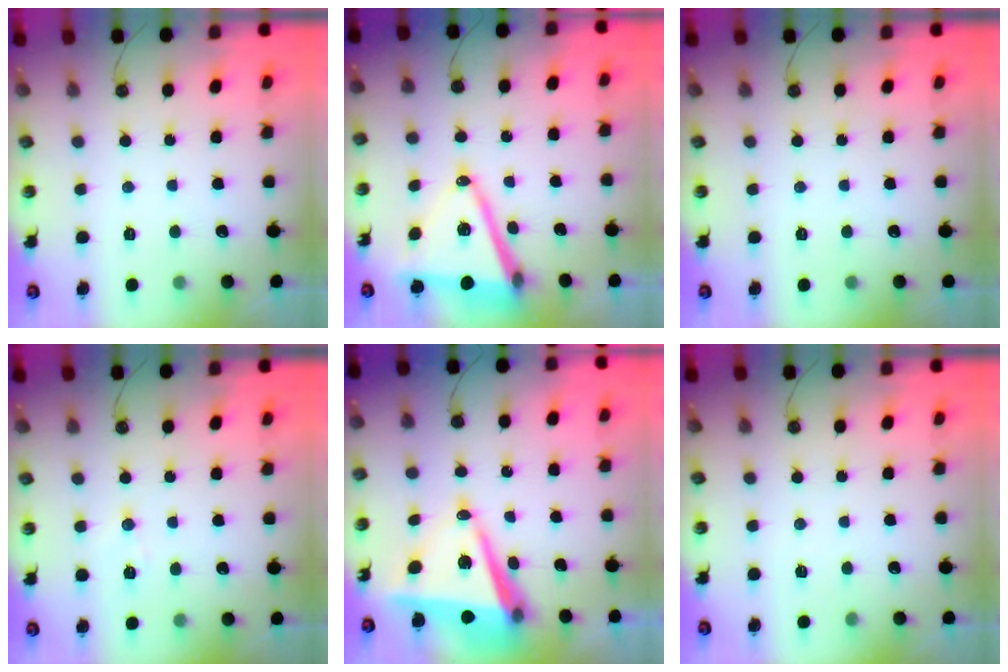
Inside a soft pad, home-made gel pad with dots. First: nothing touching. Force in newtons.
{"total": 15.0, "press": 14.5, "slide": 3.9}
{"total": 0.0}
{"total": 6.1, "press": 5.9, "slide": 1.2}
{"total": 10.3, "press": 9.6, "slide": 3.9}
{"total": 2.2, "press": 1.9, "slide": 1.1}